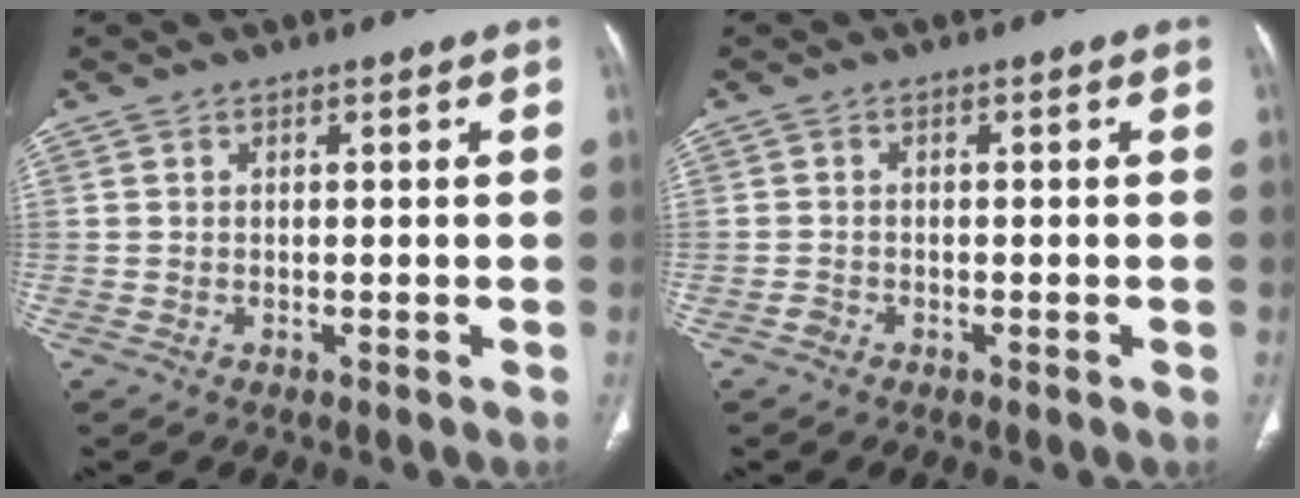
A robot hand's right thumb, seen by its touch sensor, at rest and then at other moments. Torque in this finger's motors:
{"motor_torque": [0.29, -0.01, 0.28, -0.07, 0.00]}